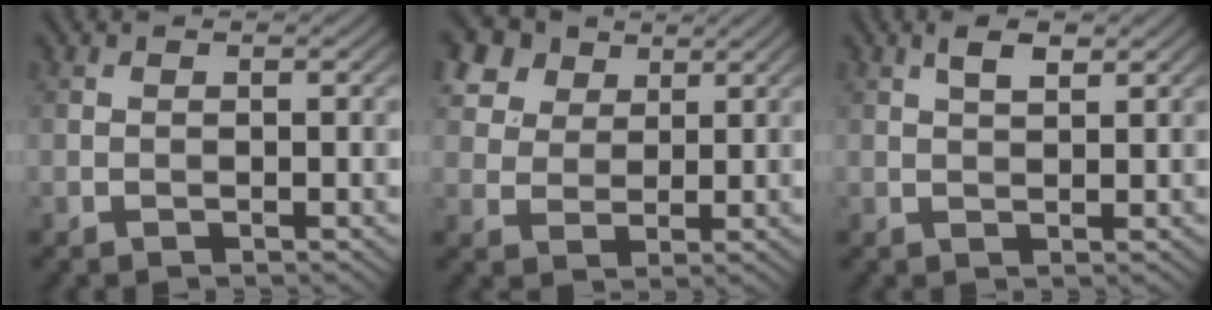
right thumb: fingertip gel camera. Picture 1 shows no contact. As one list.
[{"total": 9.6, "force": [5.9, 6.3, 4.3], "torque": [-0.164, 0.012, 0.117]}, {"total": 2.4, "force": [1.3, 0.9, 1.9], "torque": [-0.037, 0.004, 0.024]}]